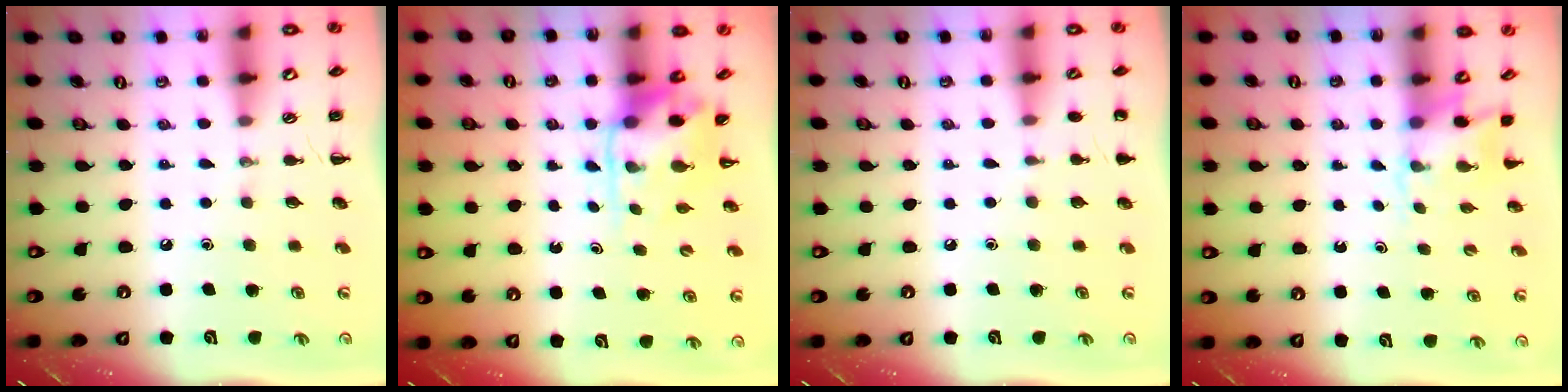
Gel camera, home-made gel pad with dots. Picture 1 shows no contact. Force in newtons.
{"total": 3.9, "press": 3.8, "slide": 0.8}
{"total": 4.0, "press": 3.9, "slide": 1.1}
{"total": 2.5, "press": 2.3, "slide": 1.0}